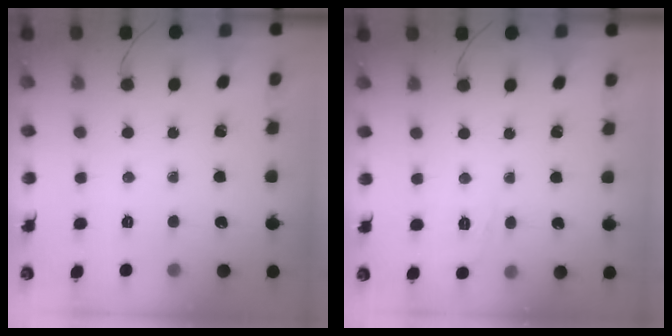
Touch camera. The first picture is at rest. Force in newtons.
{"total": 5.9, "press": 5.6, "slide": 1.8}